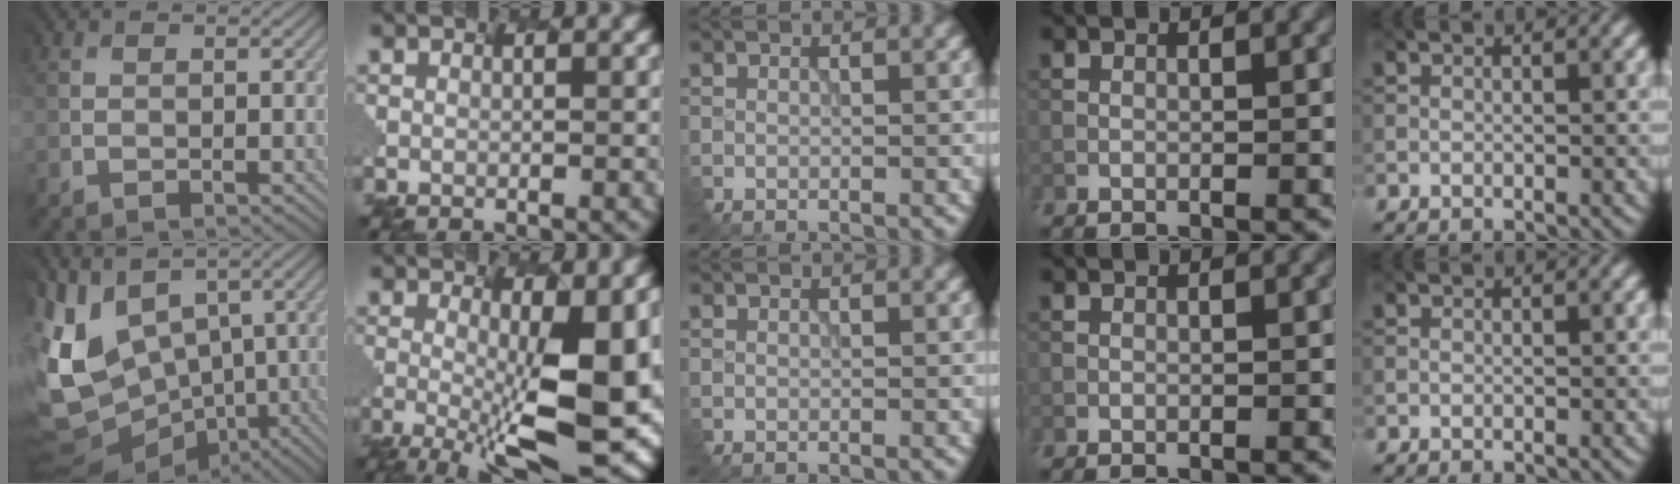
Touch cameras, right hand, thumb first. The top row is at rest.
{"thumb": {"total": 12.0, "force": [0.7, 9.2, 7.7], "torque": [-0.214, -0.016, 0.028]}, "index": {"total": 11.1, "force": [-1.9, 2.4, 10.7], "torque": [-0.173, -0.025, -0.003]}}